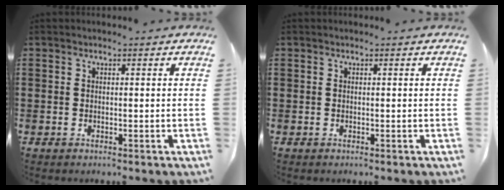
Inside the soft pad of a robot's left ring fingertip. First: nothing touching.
{"total": 0.0}